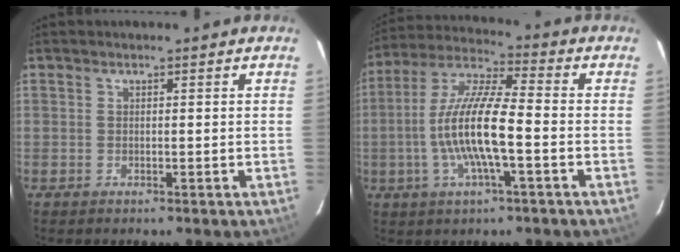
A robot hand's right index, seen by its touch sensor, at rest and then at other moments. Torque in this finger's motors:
{"motor_torque": [2.14, 0.00, 1.05, 0.21]}